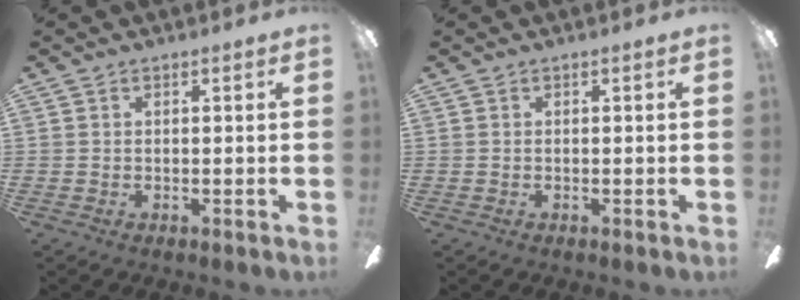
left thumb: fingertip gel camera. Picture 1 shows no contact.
{"total": 0.0}